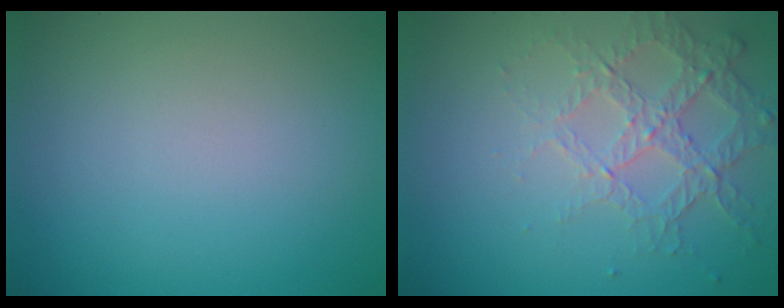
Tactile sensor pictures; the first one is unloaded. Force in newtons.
{"total": 4.3, "press": 2.8, "slide": 3.3}